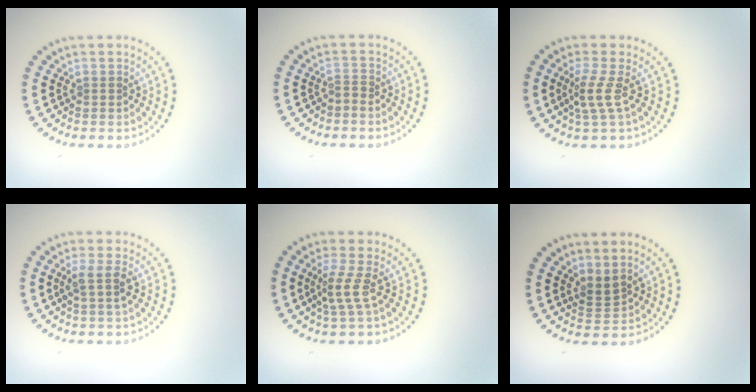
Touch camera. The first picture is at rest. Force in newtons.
{"total": 0.5, "press": 0.2, "slide": 0.5}
{"total": 2.3, "press": 1.6, "slide": 1.7}
{"total": 1.9, "press": 1.5, "slide": 1.2}
{"total": 2.3, "press": 1.6, "slide": 1.7}
{"total": 1.8, "press": 1.3, "slide": 1.3}